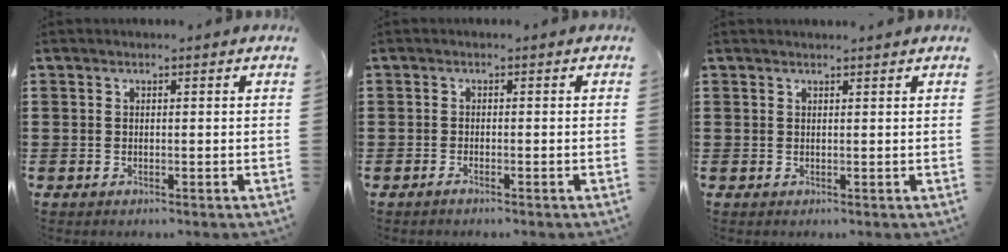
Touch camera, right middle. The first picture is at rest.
{"total": 0.7, "force": [-0.6, 0.0, 0.5], "torque": [-0.009, -0.002, -0.011]}
{"total": 0.9, "force": [0.9, -0.2, 0.2], "torque": [-0.003, -0.002, 0.018]}